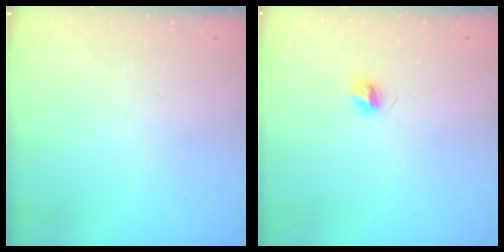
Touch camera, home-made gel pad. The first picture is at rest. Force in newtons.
{"total": 5.0, "press": 5.0, "slide": 0.6}